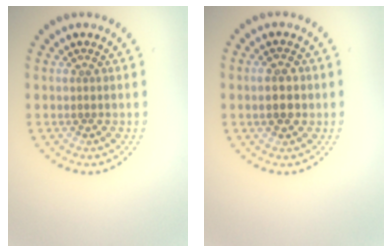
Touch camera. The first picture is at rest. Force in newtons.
{"total": 2.5, "press": 2.5, "slide": 0.0}